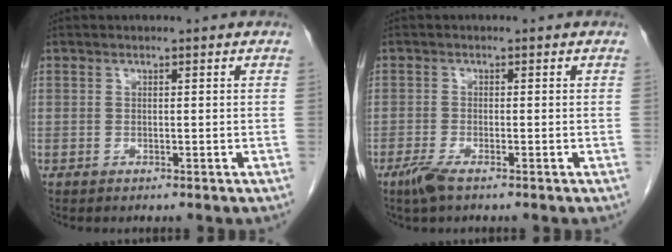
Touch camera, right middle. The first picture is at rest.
{"total": 2.7, "force": [-1.9, 0.4, 1.9], "torque": [-0.046, -0.006, -0.039]}